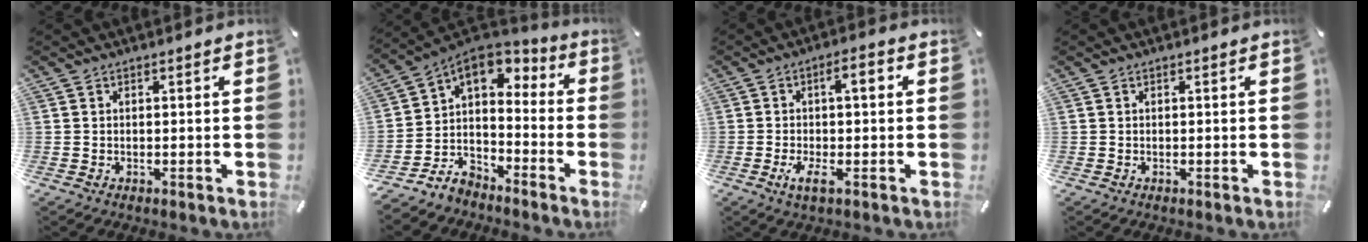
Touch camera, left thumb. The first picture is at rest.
{"total": 7.0, "force": [-2.2, 6.3, 2.2], "torque": [-0.052, 0.005, -0.036]}
{"total": 7.5, "force": [-0.7, 2.1, 7.2], "torque": [-0.123, -0.002, -0.020]}
{"total": 0.0}